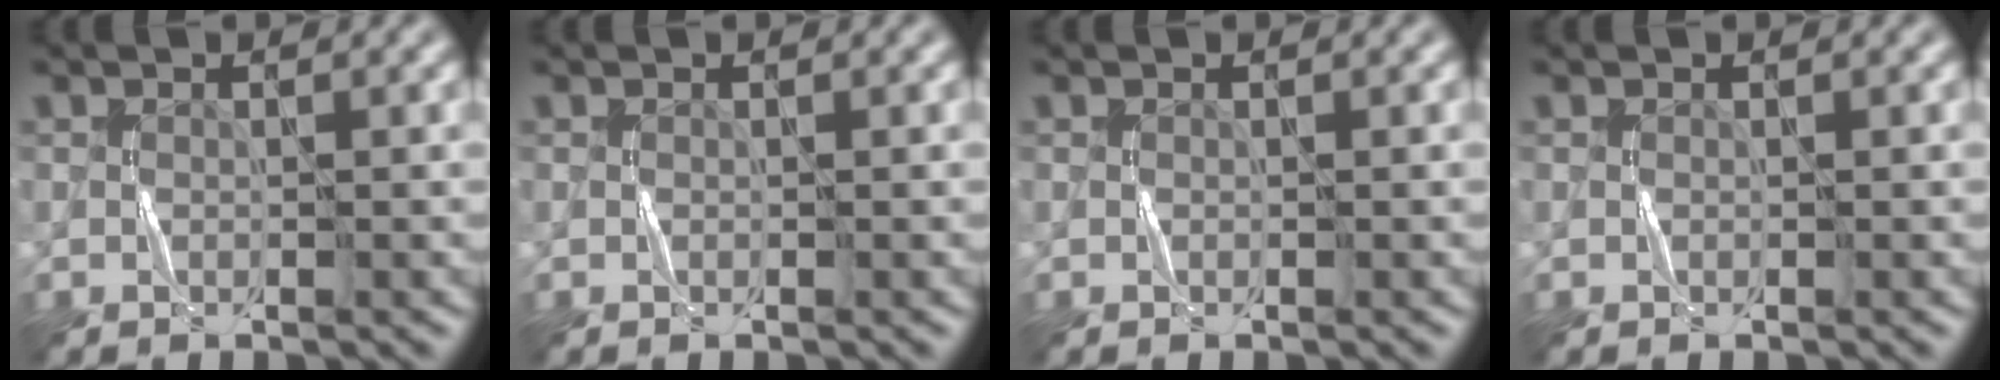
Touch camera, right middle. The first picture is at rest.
{"total": 0.0}
{"total": 0.0}
{"total": 0.0}